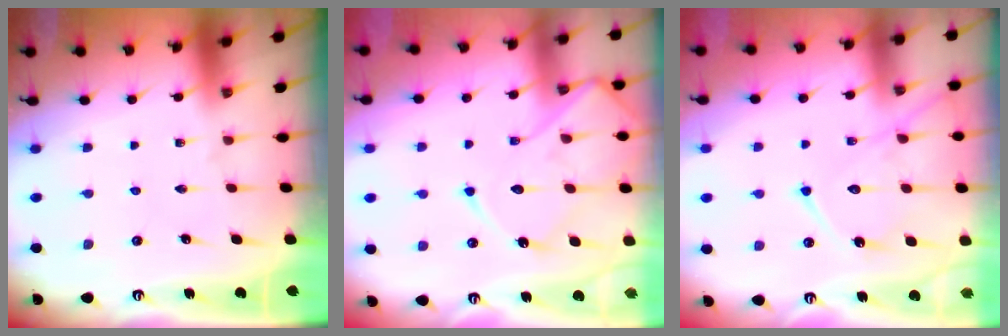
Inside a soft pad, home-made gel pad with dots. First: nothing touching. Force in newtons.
{"total": 14.4, "press": 14.3, "slide": 1.2}
{"total": 13.0, "press": 12.9, "slide": 1.3}